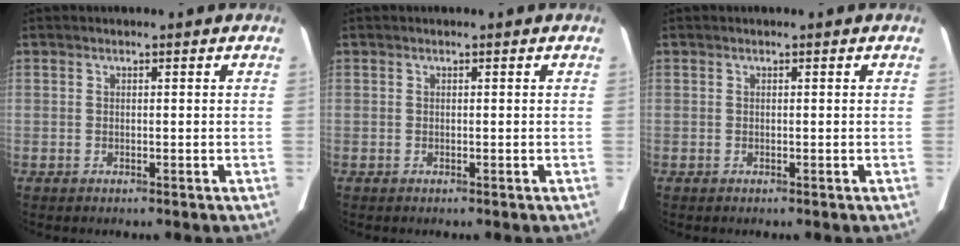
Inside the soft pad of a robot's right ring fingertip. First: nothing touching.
{"total": 0.0}
{"total": 0.0}